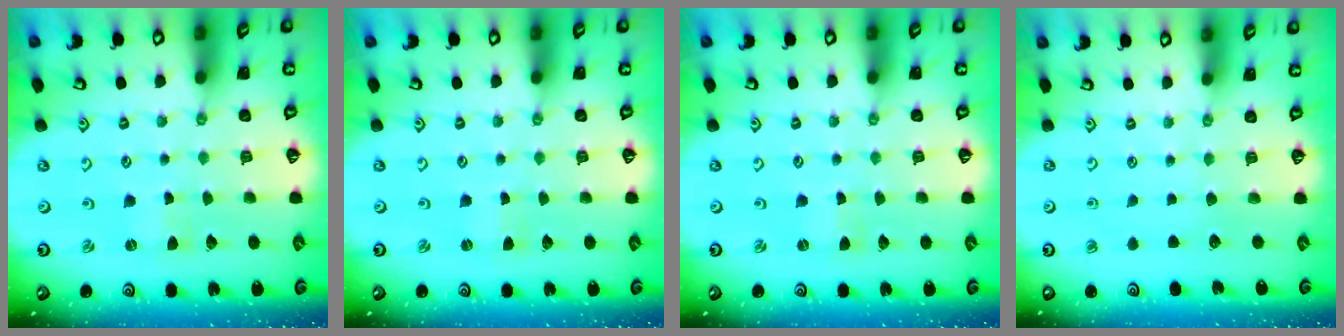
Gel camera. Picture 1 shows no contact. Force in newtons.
{"total": 0.0}
{"total": 0.0}
{"total": 0.0}